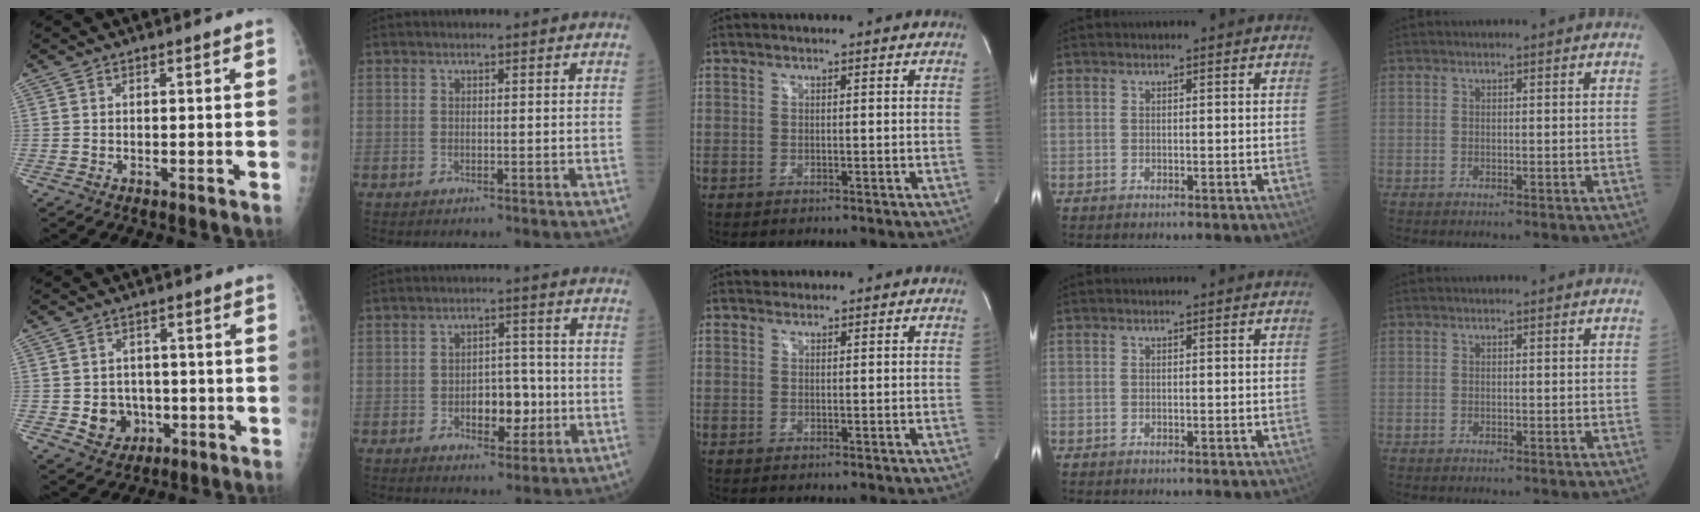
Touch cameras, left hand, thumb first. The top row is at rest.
{"thumb": {"total": 6.4, "force": [-1.4, 5.7, 2.5], "torque": [-0.009, 0.009, -0.014]}, "index": {"total": 5.5, "force": [-1.5, 3.2, 4.3], "torque": [-0.058, 0.009, -0.020]}, "middle": {"total": 0.8, "force": [0.7, 0.4, -0.2], "torque": [-0.001, 0.007, 0.011]}}